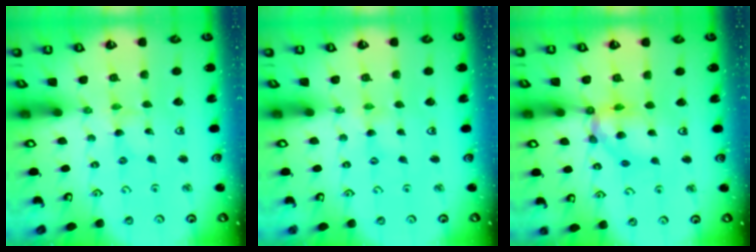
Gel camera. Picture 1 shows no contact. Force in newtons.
{"total": 0.0}
{"total": 12.5, "press": 12.4, "slide": 1.6}